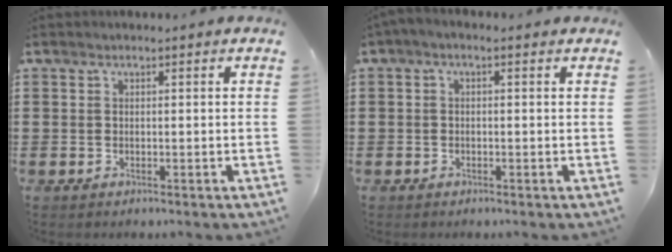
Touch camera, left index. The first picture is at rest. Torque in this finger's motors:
{"motor_torque": [0.62, -0.07, 0.21, 0.06]}